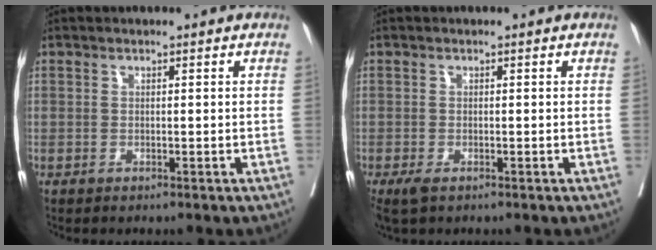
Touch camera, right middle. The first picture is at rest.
{"total": 2.1, "force": [-1.3, 0.8, 1.5], "torque": [-0.033, -0.009, -0.018]}